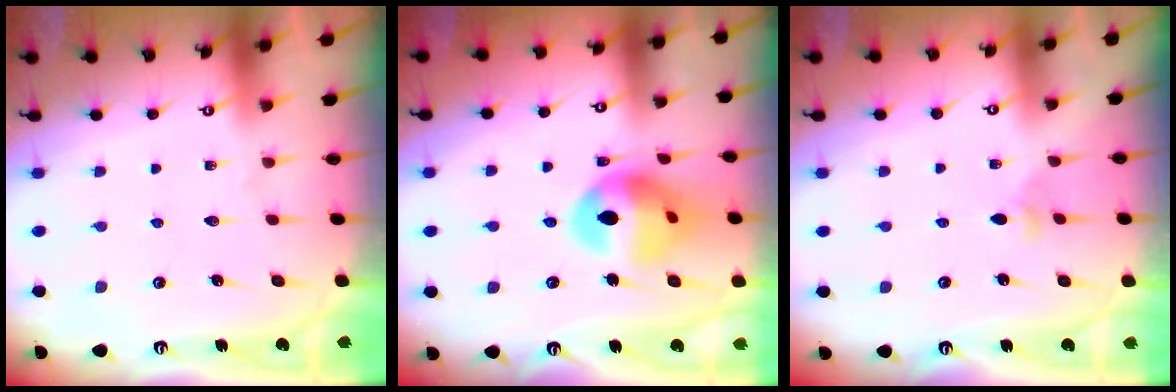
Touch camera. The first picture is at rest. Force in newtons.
{"total": 14.9, "press": 14.8, "slide": 1.5}
{"total": 2.3, "press": 2.3, "slide": 0.5}